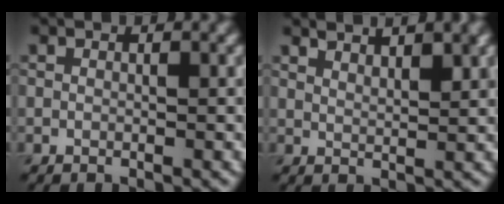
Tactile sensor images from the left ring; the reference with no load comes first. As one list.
[{"total": 3.4, "force": [2.7, 0.9, 1.8], "torque": [-0.005, 0.007, 0.030]}]